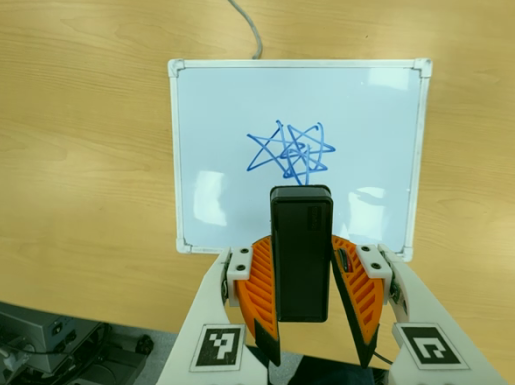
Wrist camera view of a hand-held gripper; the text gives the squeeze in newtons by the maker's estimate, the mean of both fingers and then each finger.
{"total": 5.1, "left": 4.8, "right": 5.4}